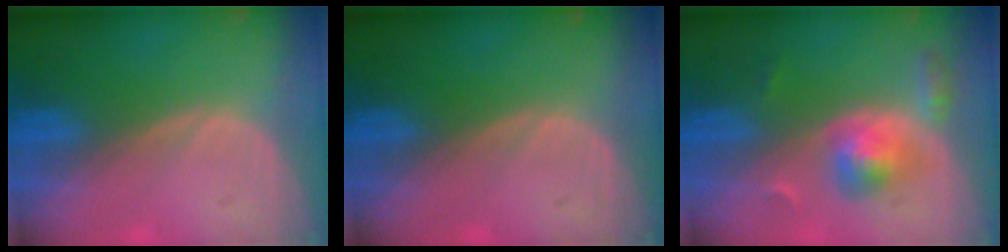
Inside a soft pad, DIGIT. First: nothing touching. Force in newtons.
{"total": 0.0}
{"total": 5.1, "press": 4.9, "slide": 1.4}